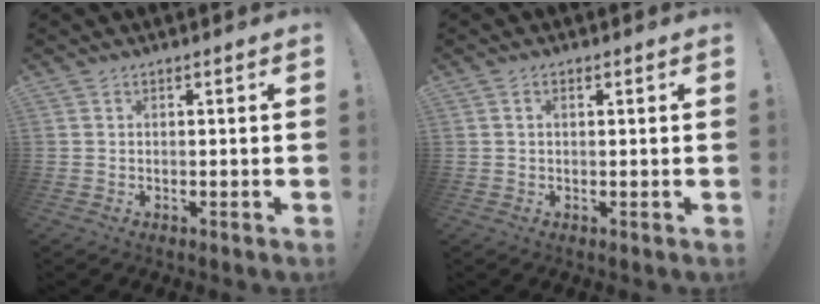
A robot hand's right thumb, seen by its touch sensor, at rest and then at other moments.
{"total": 1.2, "force": [0.4, 0.5, 1.0], "torque": [-0.014, 0.000, 0.005]}